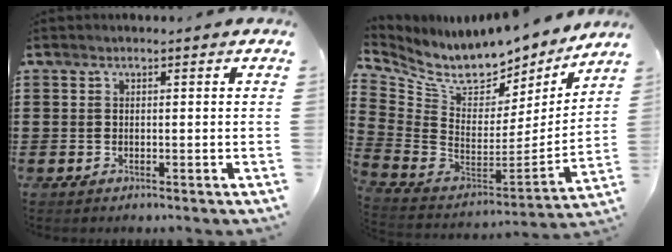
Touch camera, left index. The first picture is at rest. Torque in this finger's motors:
{"motor_torque": [2.11, -0.03, 0.37, -0.01]}